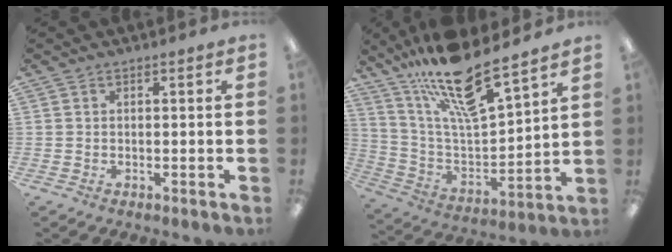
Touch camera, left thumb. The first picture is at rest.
{"total": 18.4, "force": [14.6, 3.8, 10.6], "torque": [-0.202, -0.096, 0.248]}